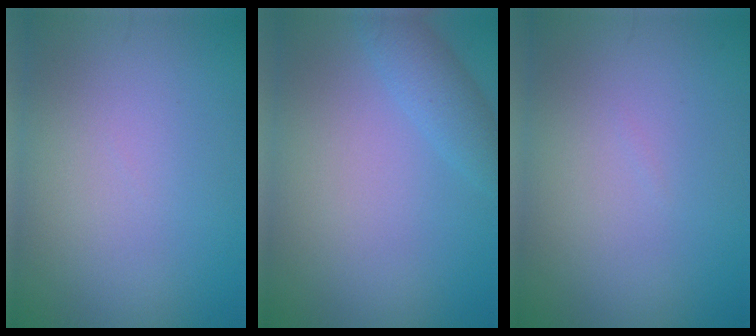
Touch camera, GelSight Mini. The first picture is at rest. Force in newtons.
{"total": 2.4, "press": 2.4, "slide": 0.1}
{"total": 0.0}